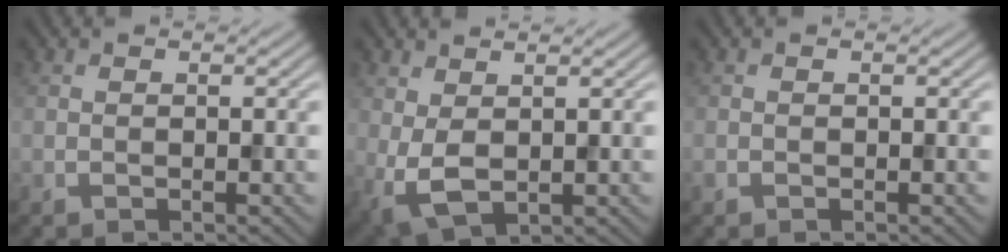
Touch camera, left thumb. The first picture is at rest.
{"total": 4.2, "force": [0.5, 2.4, 3.4], "torque": [-0.092, -0.004, 0.014]}
{"total": 0.6, "force": [-0.4, 0.4, 0.2], "torque": [-0.007, -0.003, -0.006]}